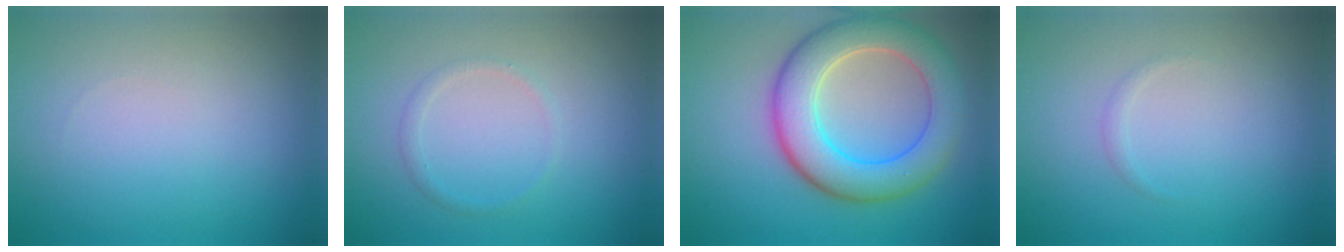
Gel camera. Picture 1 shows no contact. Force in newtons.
{"total": 0.9, "press": 0.9, "slide": 0.1}
{"total": 7.8, "press": 7.8, "slide": 0.7}
{"total": 0.6, "press": 0.6, "slide": 0.0}